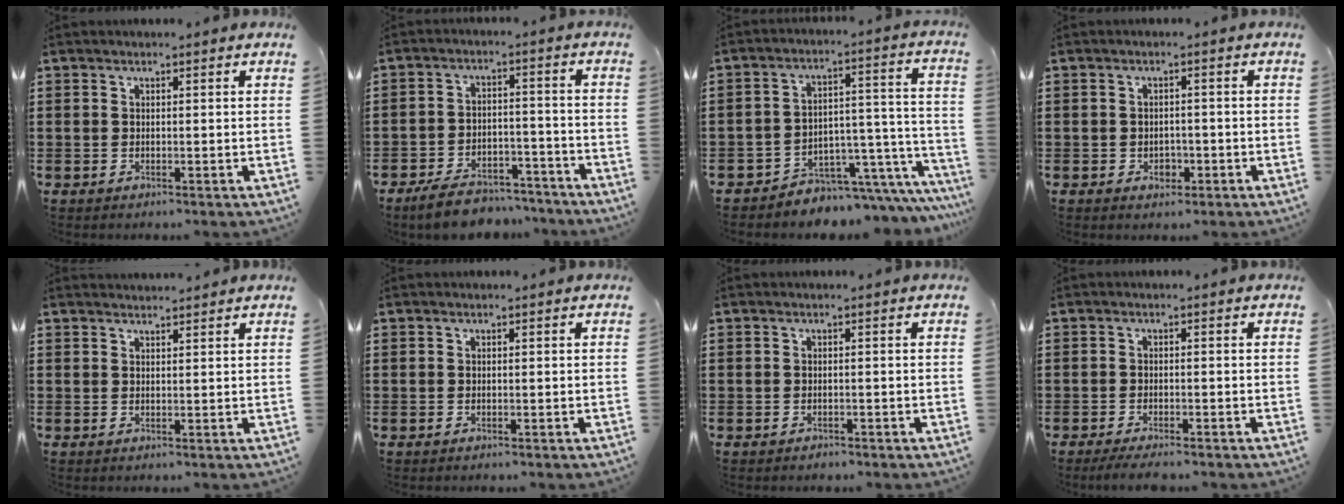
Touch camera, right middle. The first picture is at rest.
{"total": 6.7, "force": [-6.2, 1.6, 1.9], "torque": [-0.036, 0.015, -0.121]}
{"total": 4.5, "force": [-4.0, 2.0, 0.5], "torque": [-0.014, 0.000, -0.078]}
{"total": 1.8, "force": [-0.7, 1.2, 1.0], "torque": [-0.014, -0.001, -0.018]}
{"total": 1.4, "force": [1.4, 0.0, -0.1], "torque": [-0.002, -0.003, 0.028]}
{"total": 0.0}
{"total": 0.6, "force": [-0.6, 0.1, 0.0], "torque": [-0.002, 0.000, -0.013]}
{"total": 1.9, "force": [-1.6, 0.0, 0.9], "torque": [-0.015, 0.002, -0.031]}